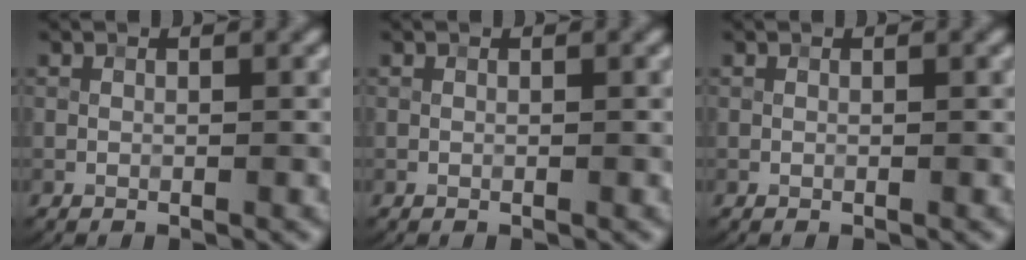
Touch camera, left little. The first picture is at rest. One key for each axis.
{"total": 0.0}
{"total": 0.0}